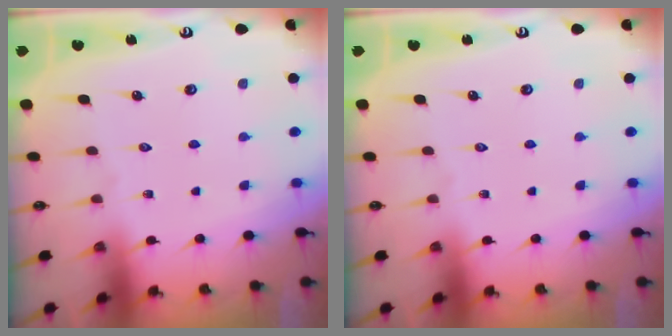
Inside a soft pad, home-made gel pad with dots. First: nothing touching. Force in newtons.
{"total": 0.0}